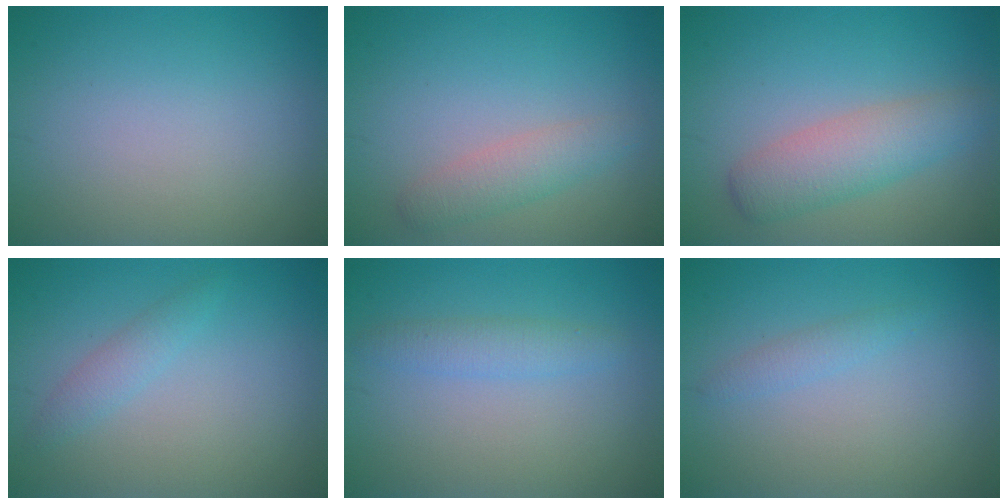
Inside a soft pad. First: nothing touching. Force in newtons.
{"total": 2.4, "press": 2.3, "slide": 0.1}
{"total": 4.1, "press": 4.1, "slide": 0.1}
{"total": 1.5, "press": 1.5, "slide": 0.1}
{"total": 1.9, "press": 1.9, "slide": 0.1}
{"total": 1.2, "press": 1.2, "slide": 0.0}